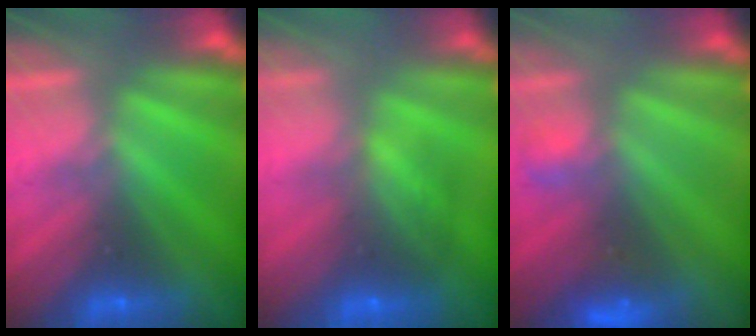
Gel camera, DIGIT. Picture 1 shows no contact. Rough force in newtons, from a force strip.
{"total": 7.0}
{"total": 2.6}